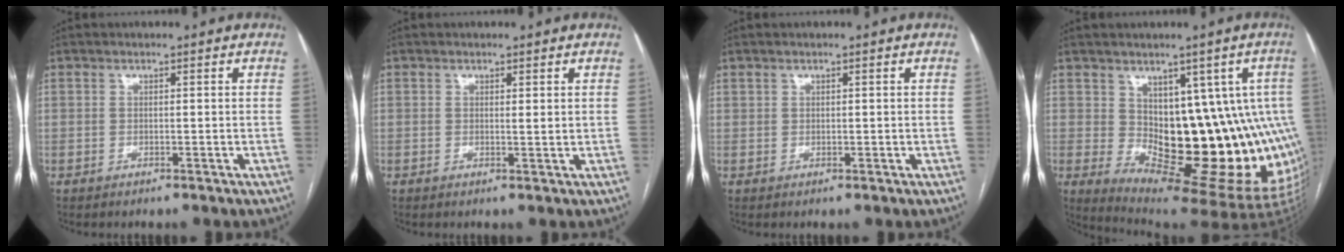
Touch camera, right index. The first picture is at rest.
{"total": 1.0, "force": [0.5, 0.1, 0.8], "torque": [-0.013, -0.004, 0.009]}
{"total": 0.8, "force": [0.6, 0.6, 0.2], "torque": [0.005, 0.000, 0.009]}
{"total": 17.2, "force": [0.3, 6.8, 15.8], "torque": [-0.148, 0.012, 0.027]}